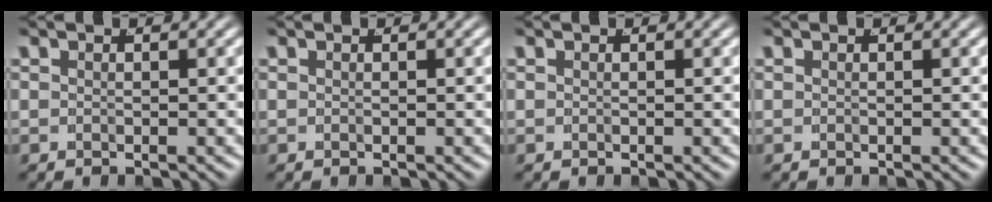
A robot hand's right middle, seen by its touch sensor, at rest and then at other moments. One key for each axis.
{"total": 0.0}
{"total": 0.0}
{"total": 0.0}